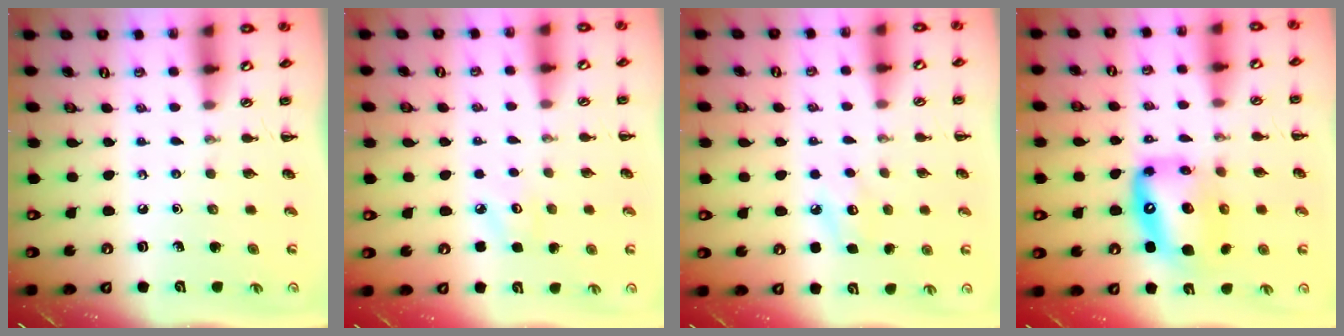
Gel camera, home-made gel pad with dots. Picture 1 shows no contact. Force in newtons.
{"total": 3.5, "press": 3.4, "slide": 1.0}
{"total": 8.2, "press": 8.0, "slide": 1.9}
{"total": 13.6, "press": 13.2, "slide": 3.4}